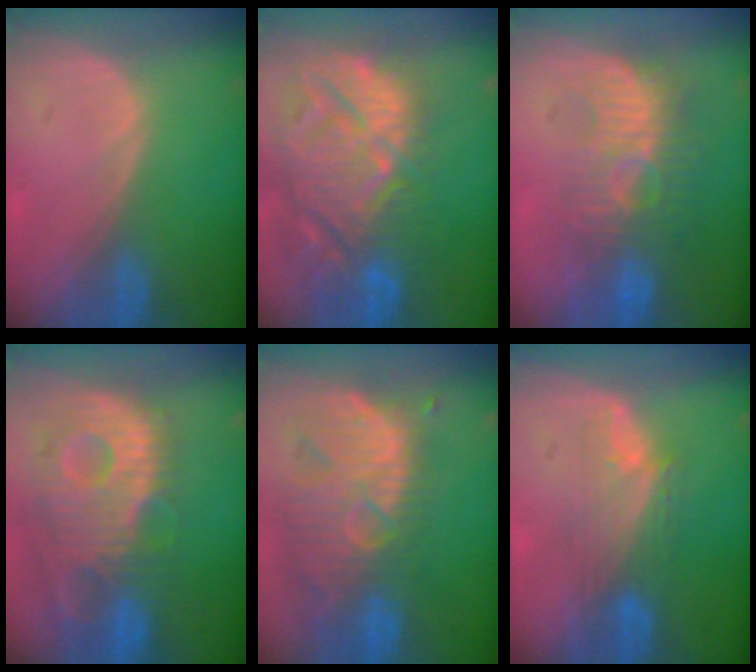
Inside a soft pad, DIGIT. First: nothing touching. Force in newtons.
{"total": 15.1, "press": 12.9, "slide": 7.7}
{"total": 9.1, "press": 8.7, "slide": 2.6}
{"total": 13.2, "press": 11.5, "slide": 6.5}
{"total": 12.5, "press": 11.0, "slide": 6.0}
{"total": 5.5, "press": 5.4, "slide": 0.7}